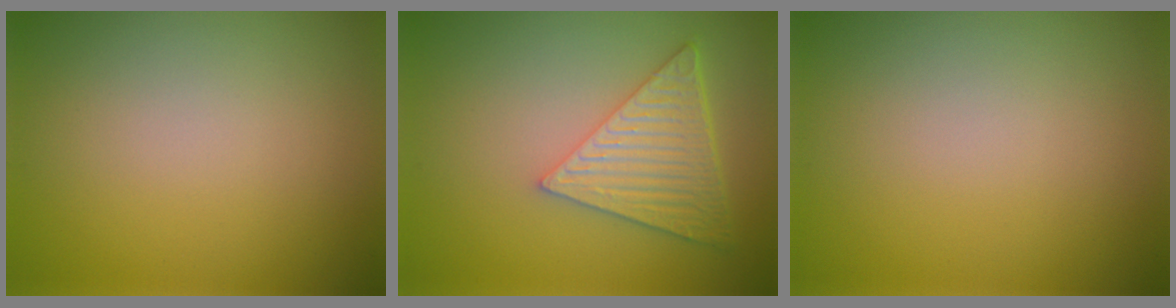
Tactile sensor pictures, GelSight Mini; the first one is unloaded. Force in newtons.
{"total": 6.1, "press": 4.5, "slide": 4.0}
{"total": 0.0}